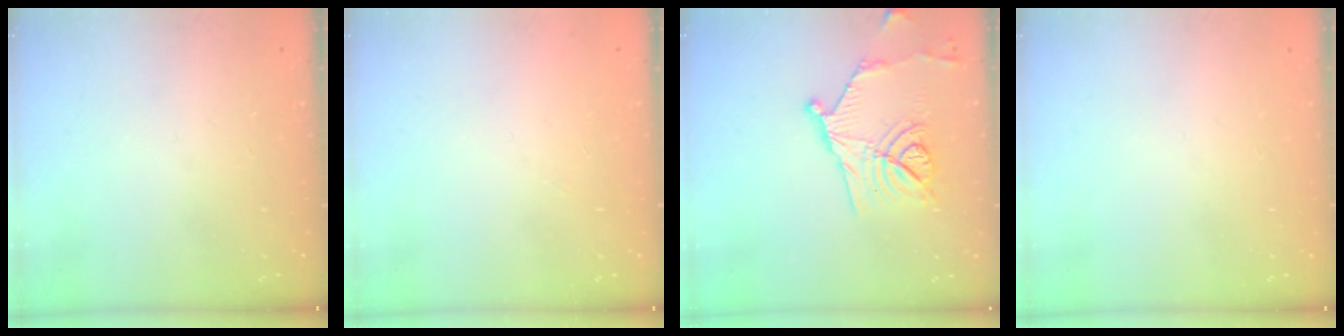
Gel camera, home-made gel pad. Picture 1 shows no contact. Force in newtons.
{"total": 4.9, "press": 4.8, "slide": 0.5}
{"total": 14.8, "press": 14.6, "slide": 2.2}
{"total": 0.0}